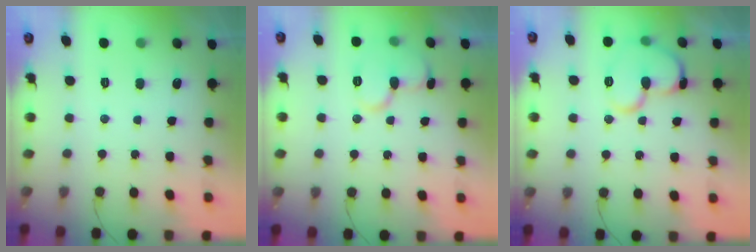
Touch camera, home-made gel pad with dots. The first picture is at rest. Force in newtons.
{"total": 9.6, "press": 9.5, "slide": 1.2}
{"total": 13.2, "press": 13.1, "slide": 1.7}